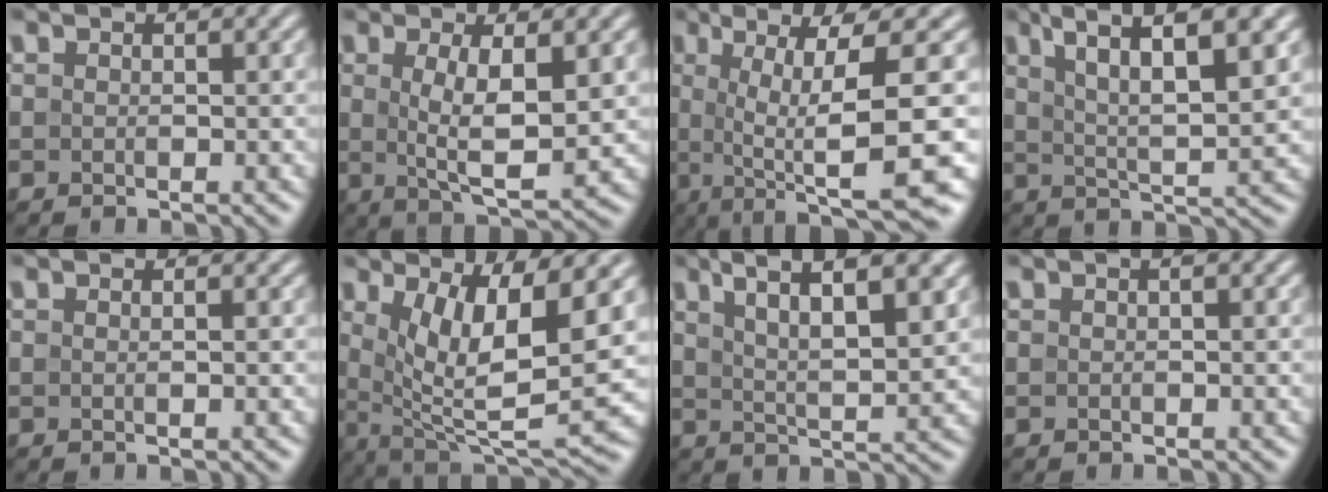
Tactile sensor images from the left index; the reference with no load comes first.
{"total": 5.7, "force": [0.7, 1.6, 5.4], "torque": [-0.097, -0.007, 0.016]}
{"total": 12.4, "force": [-0.5, 2.4, 12.1], "torque": [-0.168, 0.006, 0.001]}
{"total": 8.0, "force": [4.3, 1.9, 6.5], "torque": [-0.106, 0.011, 0.076]}
{"total": 0.9, "force": [0.0, 0.3, 0.9], "torque": [-0.008, 0.004, -0.004]}
{"total": 9.0, "force": [1.8, 2.7, 8.4], "torque": [-0.149, -0.015, 0.038]}
{"total": 7.1, "force": [4.2, 1.7, 5.5], "torque": [-0.086, 0.011, 0.072]}
{"total": 0.6, "force": [0.2, 0.1, 0.6], "torque": [-0.010, 0.007, 0.004]}